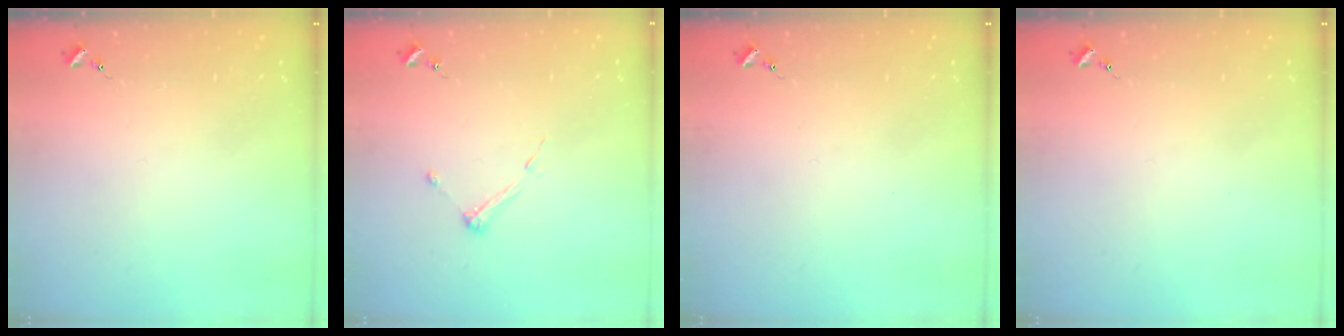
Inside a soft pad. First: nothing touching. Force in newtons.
{"total": 4.4, "press": 4.3, "slide": 0.5}
{"total": 0.0}
{"total": 0.0}